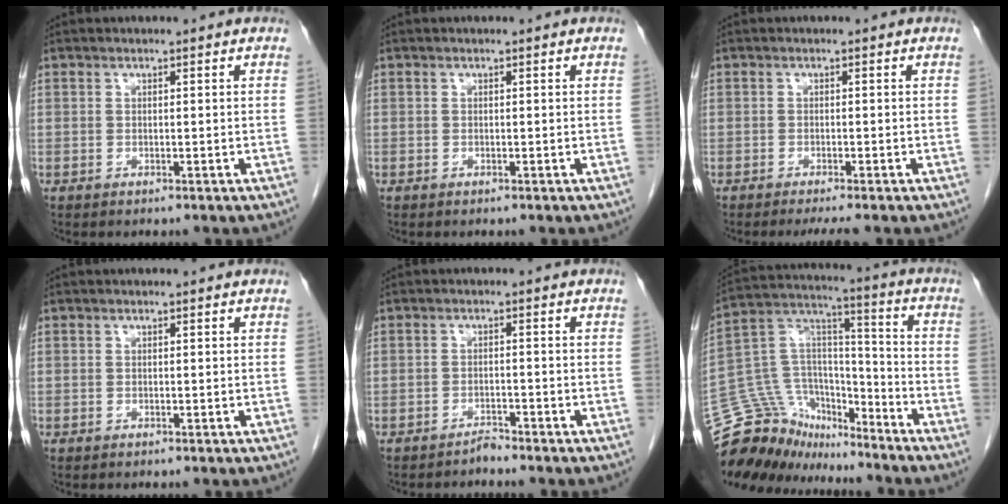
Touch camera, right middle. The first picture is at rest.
{"total": 0.0}
{"total": 3.3, "force": [-2.7, -0.3, 1.8], "torque": [-0.022, -0.007, -0.040]}
{"total": 0.0}
{"total": 1.6, "force": [-1.6, -0.1, 0.1], "torque": [0.003, -0.002, -0.025]}
{"total": 17.1, "force": [-15.6, 6.1, 3.4], "torque": [-0.065, 0.064, -0.274]}